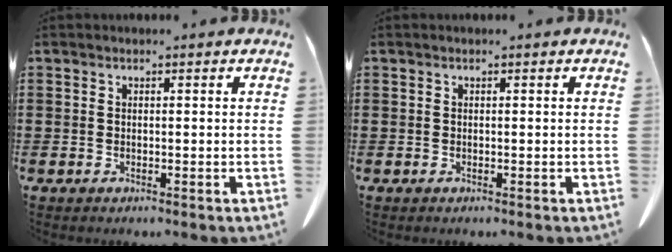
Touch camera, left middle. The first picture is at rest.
{"total": 0.0}